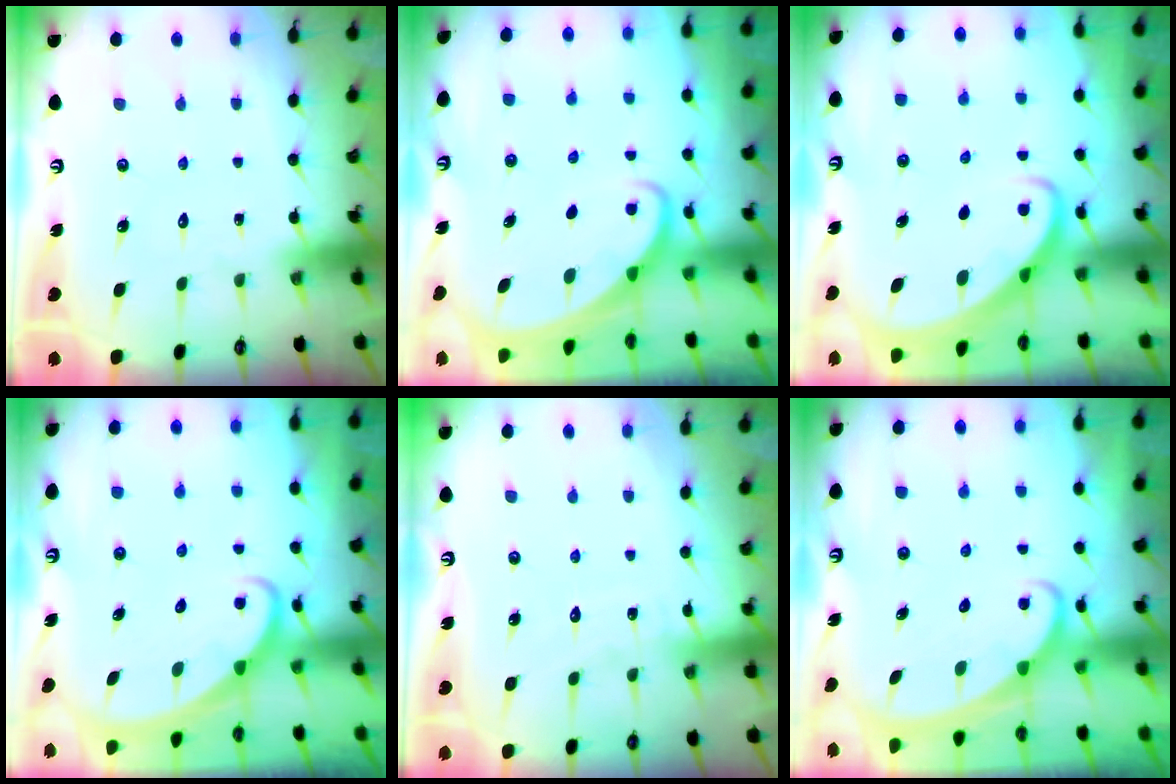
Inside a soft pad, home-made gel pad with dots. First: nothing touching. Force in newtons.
{"total": 2.7, "press": 2.7, "slide": 0.4}
{"total": 2.6, "press": 2.6, "slide": 0.3}
{"total": 2.5, "press": 2.5, "slide": 0.2}
{"total": 4.8, "press": 4.8, "slide": 0.5}
{"total": 2.0, "press": 2.0, "slide": 0.1}